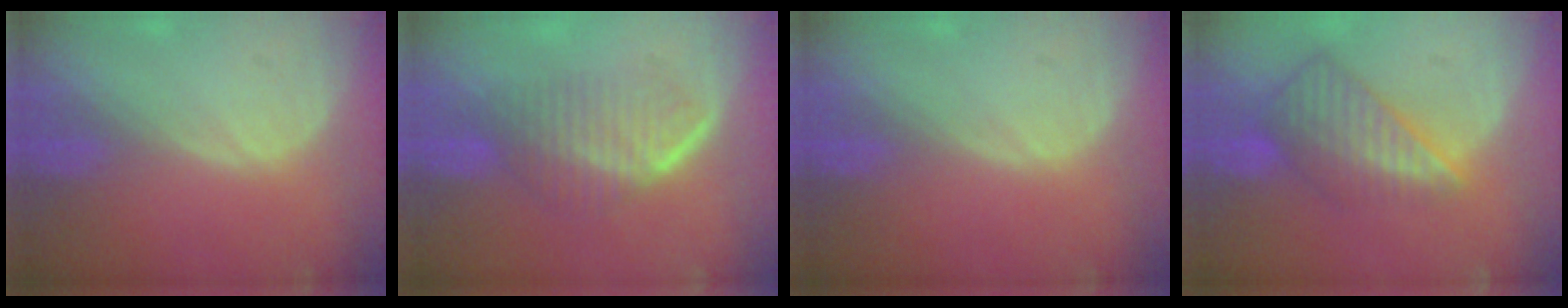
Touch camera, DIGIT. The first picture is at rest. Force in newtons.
{"total": 7.1, "press": 6.1, "slide": 3.6}
{"total": 0.0}
{"total": 8.5, "press": 7.4, "slide": 4.1}